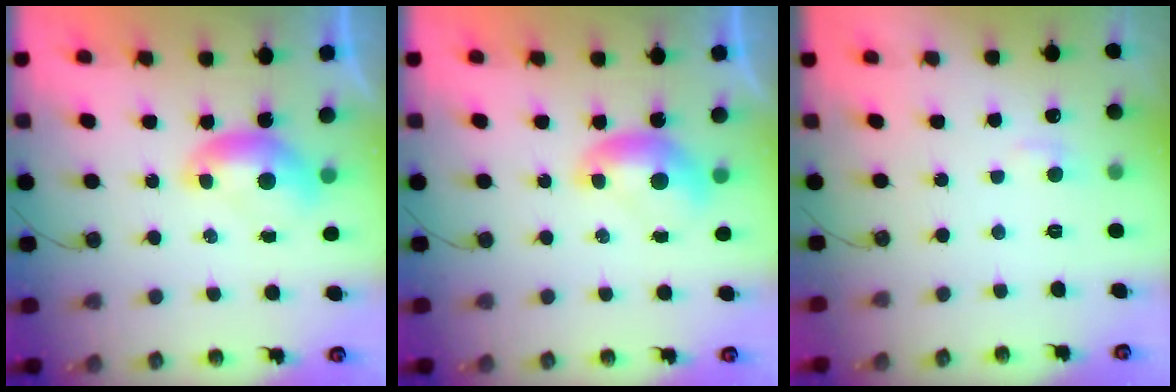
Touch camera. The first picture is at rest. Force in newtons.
{"total": 0.0}
{"total": 1.3, "press": 1.1, "slide": 0.6}